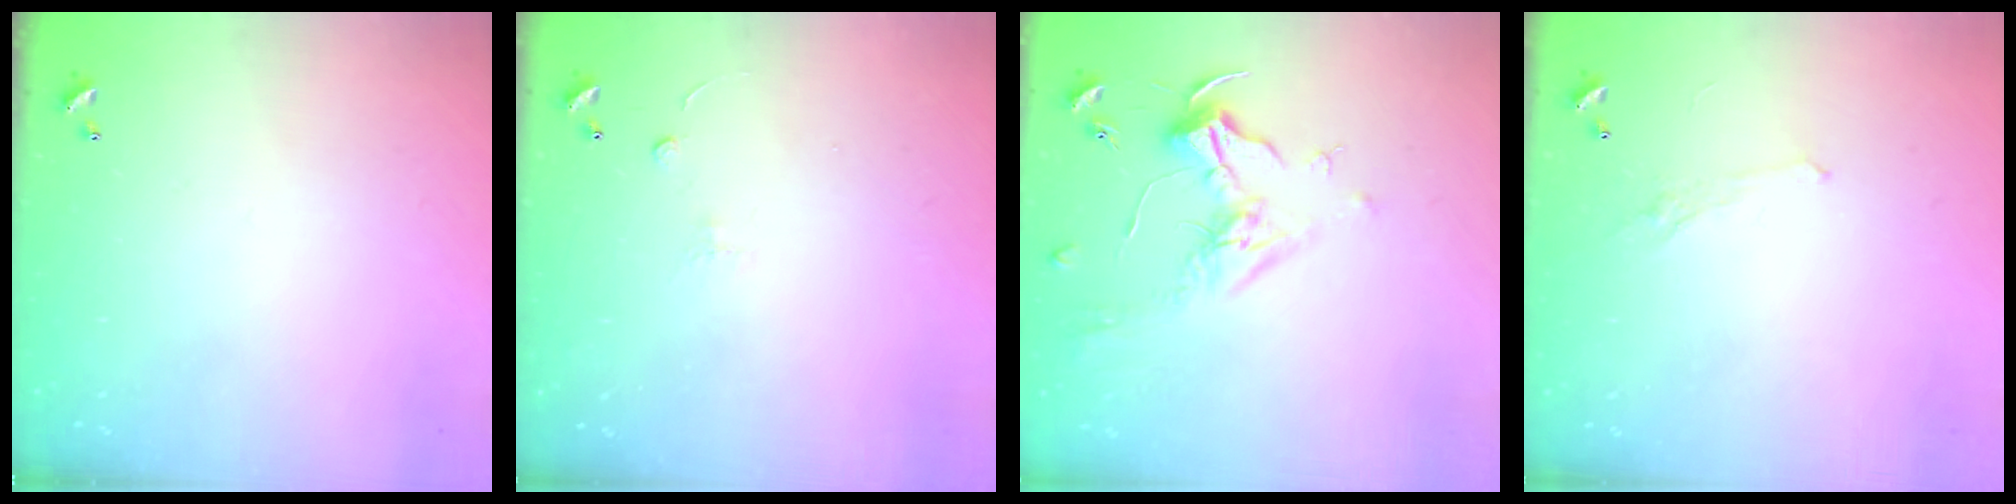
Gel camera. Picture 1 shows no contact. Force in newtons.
{"total": 1.6, "press": 1.5, "slide": 0.4}
{"total": 2.0, "press": 1.8, "slide": 0.7}
{"total": 1.1, "press": 0.8, "slide": 0.7}